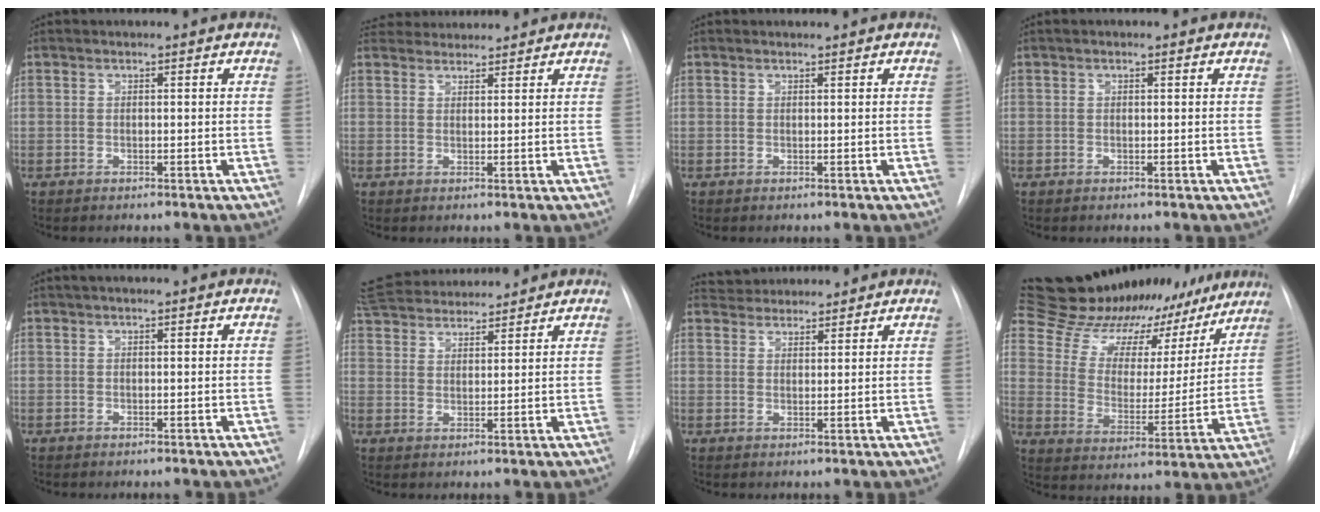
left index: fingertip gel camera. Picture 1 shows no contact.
{"total": 4.7, "force": [4.6, 0.9, 0.2], "torque": [-0.005, 0.033, 0.076]}
{"total": 0.0}
{"total": 0.6, "force": [0.2, 0.4, 0.4], "torque": [-0.007, 0.007, -0.001]}
{"total": 1.5, "force": [0.9, 0.3, 1.1], "torque": [-0.015, 0.019, 0.010]}
{"total": 13.6, "force": [12.7, 2.8, 4.2], "torque": [-0.088, 0.045, 0.211]}
{"total": 4.9, "force": [4.7, 1.6, 0.2], "torque": [-0.001, 0.031, 0.074]}
{"total": 24.5, "force": [21.8, 8.5, 7.5], "torque": [-0.121, 0.000, 0.304]}